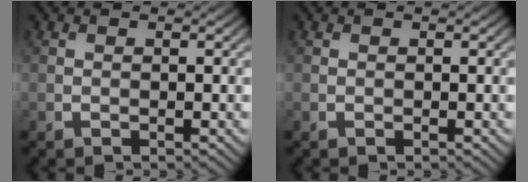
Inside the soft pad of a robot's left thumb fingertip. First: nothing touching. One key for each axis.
{"total": 0.0}